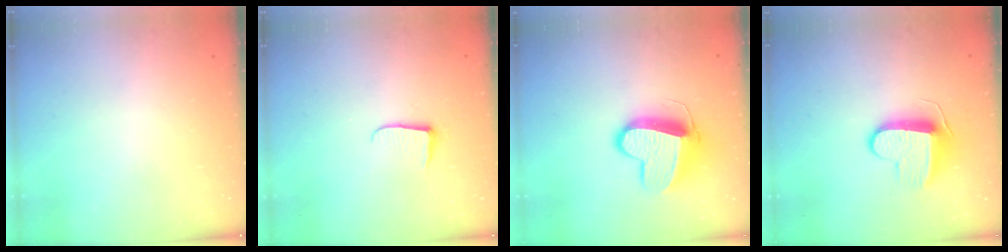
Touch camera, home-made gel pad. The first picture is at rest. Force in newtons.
{"total": 4.9, "press": 4.8, "slide": 0.6}
{"total": 13.4, "press": 13.3, "slide": 1.3}
{"total": 9.3, "press": 9.3, "slide": 0.4}